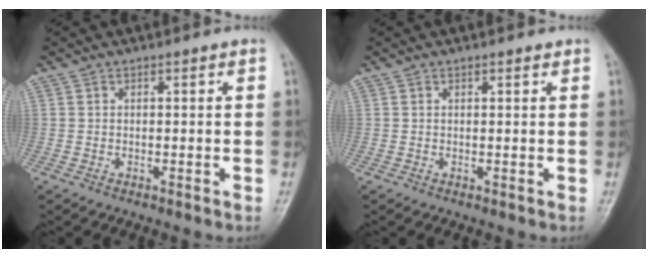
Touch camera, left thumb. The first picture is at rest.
{"total": 0.7, "force": [0.5, 0.2, 0.4], "torque": [-0.007, -0.002, 0.006]}